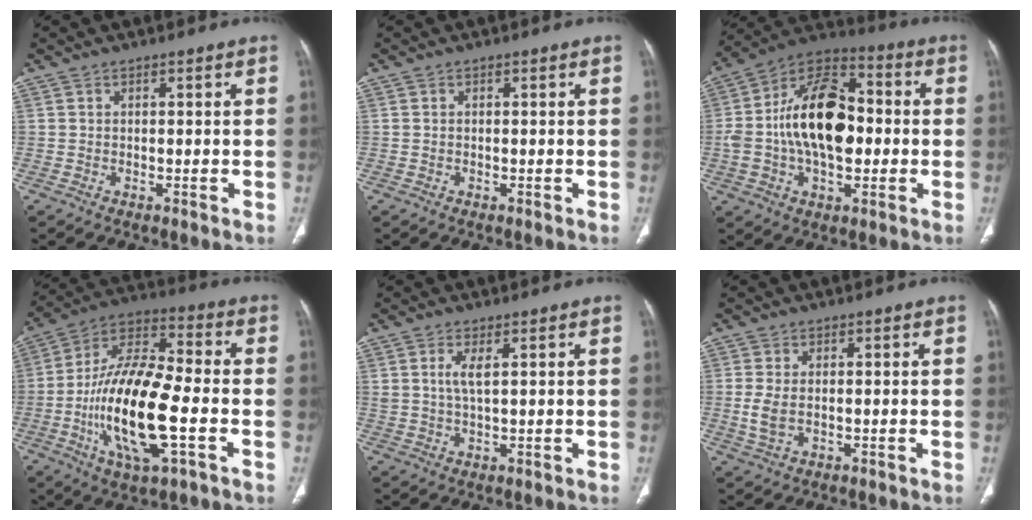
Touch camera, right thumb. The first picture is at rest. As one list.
[{"total": 0.0}, {"total": 20.6, "force": [-0.3, 12.1, 16.6], "torque": [-0.269, 0.031, -0.010]}, {"total": 21.1, "force": [-5.0, 7.6, 19.0], "torque": [-0.367, 0.025, -0.088]}, {"total": 3.2, "force": [1.1, 0.9, 2.9], "torque": [-0.067, -0.007, 0.027]}, {"total": 3.9, "force": [-0.3, 2.3, 3.2], "torque": [-0.082, -0.007, -0.006]}]